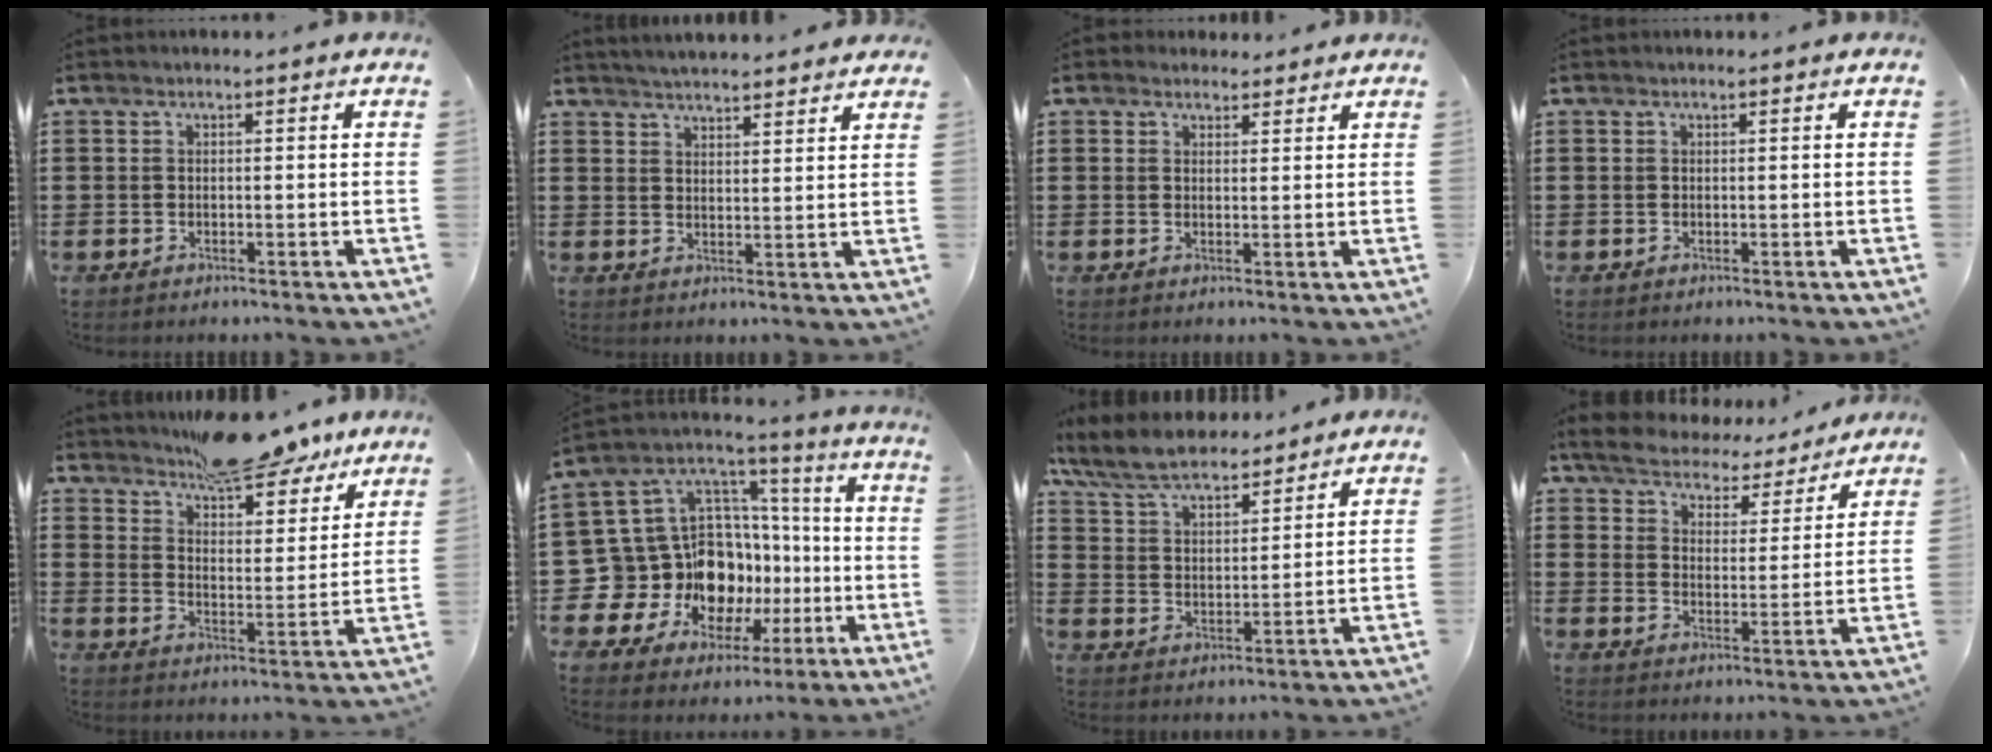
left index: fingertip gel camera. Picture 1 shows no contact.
{"total": 3.3, "force": [3.3, -0.1, 0.3], "torque": [-0.016, -0.011, 0.061]}
{"total": 2.2, "force": [2.0, 1.0, 0.1], "torque": [0.000, 0.001, 0.038]}
{"total": 0.0}
{"total": 9.1, "force": [8.4, 1.9, 2.9], "torque": [-0.060, -0.045, 0.153]}
{"total": 15.8, "force": [-4.8, 13.8, 6.0], "torque": [-0.146, -0.033, -0.046]}
{"total": 8.3, "force": [7.4, 1.8, 3.2], "torque": [-0.091, -0.024, 0.136]}
{"total": 5.0, "force": [4.9, 0.6, 0.7], "torque": [-0.042, -0.033, 0.082]}